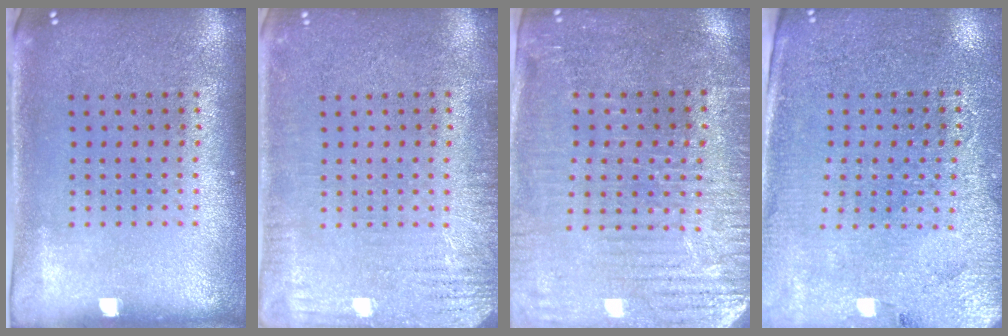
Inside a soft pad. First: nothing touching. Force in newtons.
{"total": 2.9, "press": 2.9, "slide": 0.4}
{"total": 3.5, "press": 3.3, "slide": 1.2}
{"total": 3.0, "press": 2.8, "slide": 1.0}